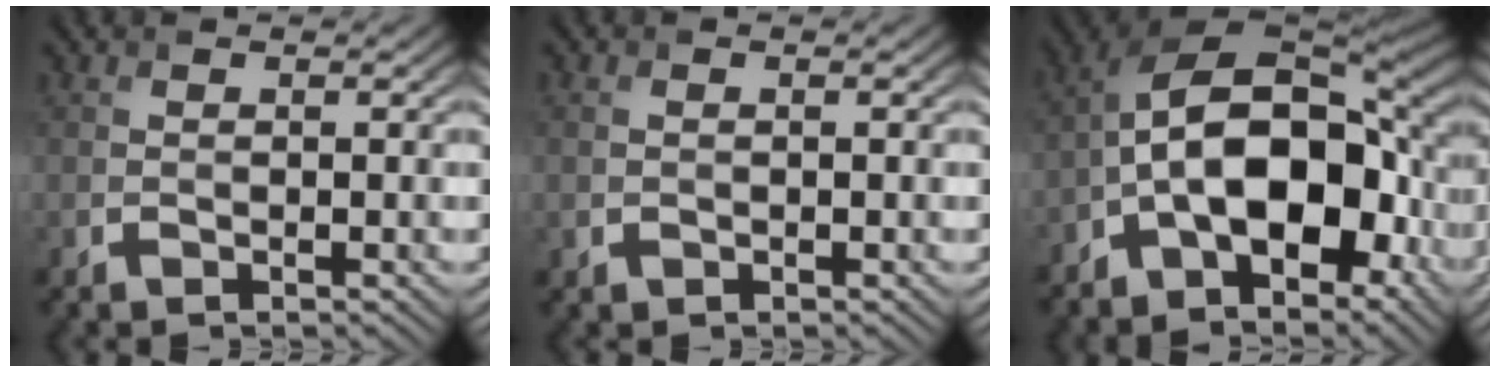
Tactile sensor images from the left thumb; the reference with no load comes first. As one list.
[{"total": 1.1, "force": [0.0, 1.0, 0.5], "torque": [-0.013, -0.004, 0.002]}, {"total": 16.4, "force": [-4.2, 8.5, 13.4], "torque": [-0.222, -0.002, -0.085]}]